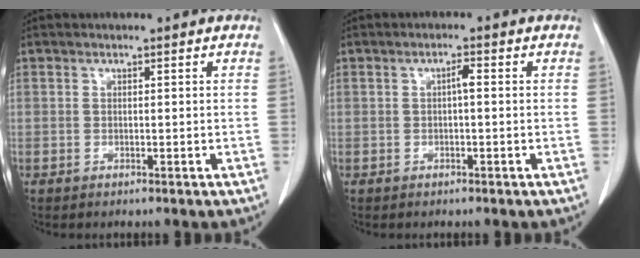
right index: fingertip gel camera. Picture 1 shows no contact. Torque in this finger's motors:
{"motor_torque": [0.24, -0.11, 0.07, 0.02]}